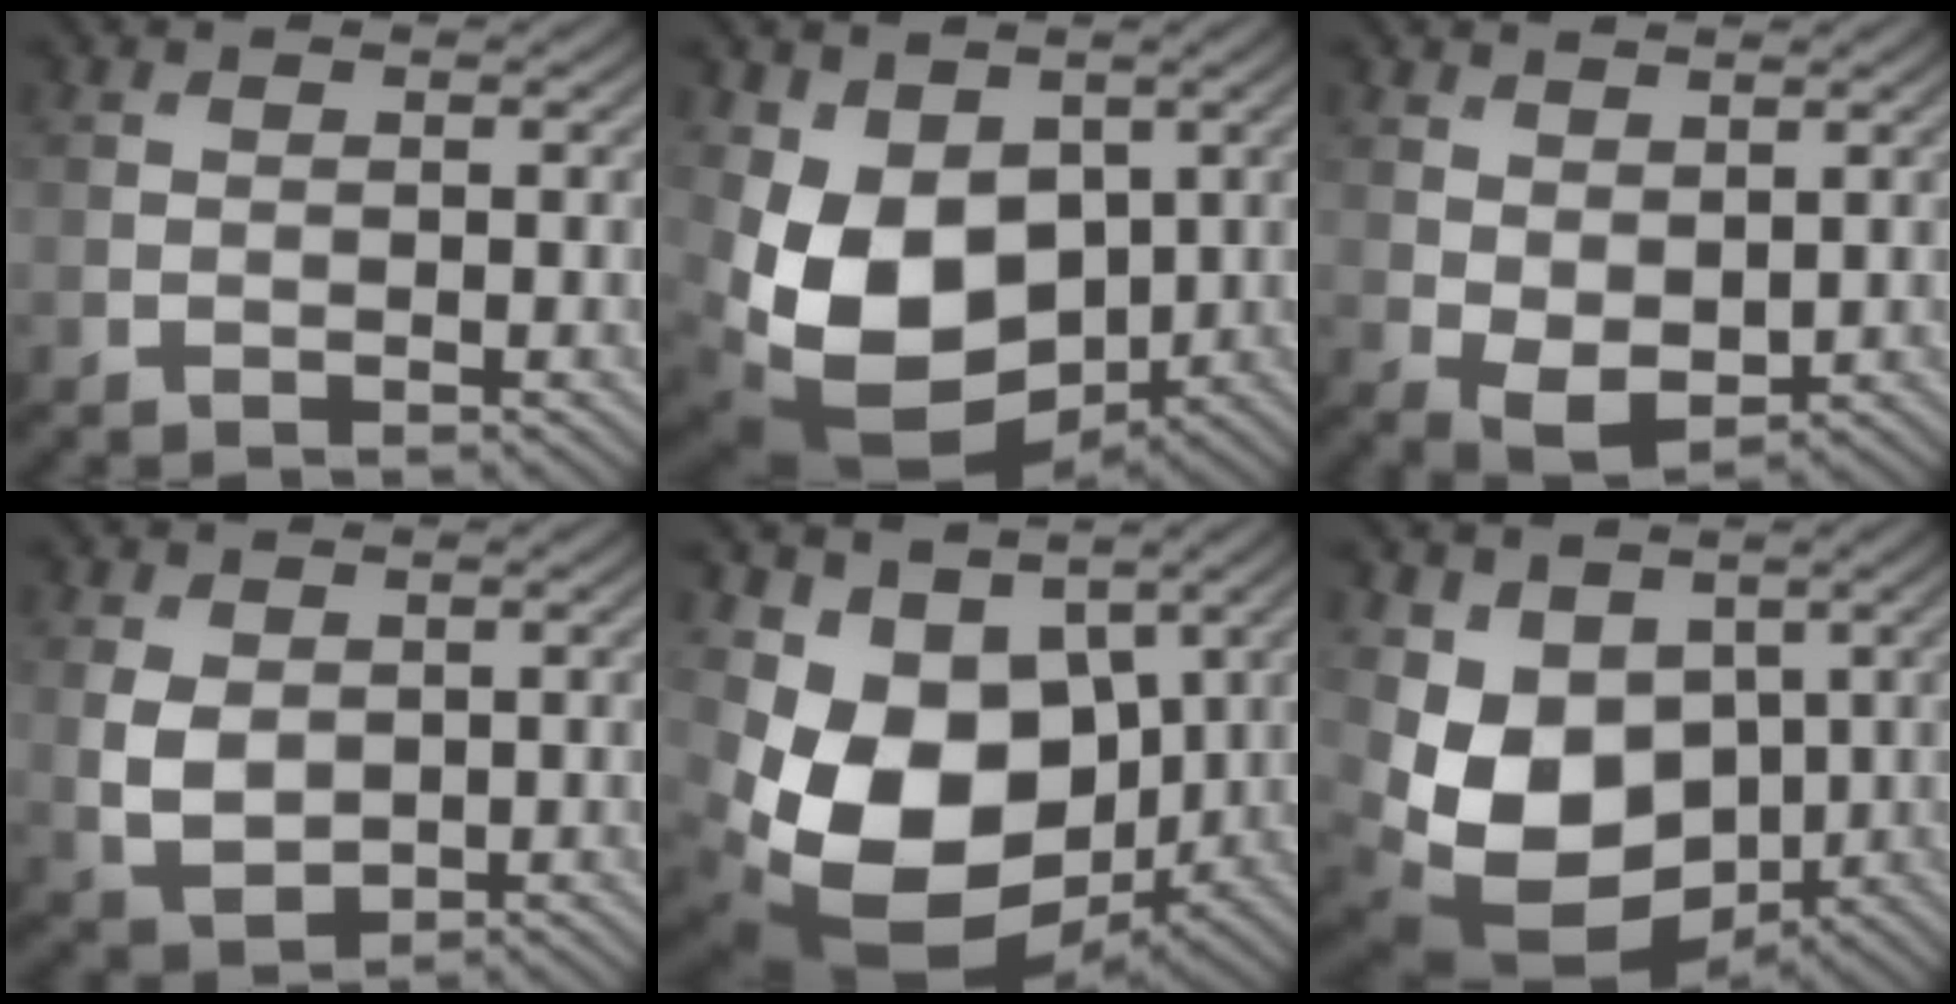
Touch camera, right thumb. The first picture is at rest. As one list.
[{"total": 12.0, "force": [0.2, 8.8, 8.1], "torque": [-0.188, -0.031, 0.007]}, {"total": 4.2, "force": [0.8, 2.7, 3.1], "torque": [-0.071, -0.009, 0.023]}, {"total": 5.3, "force": [0.5, 3.8, 3.7], "torque": [-0.091, -0.006, 0.014]}, {"total": 13.5, "force": [0.0, 10.0, 9.0], "torque": [-0.206, -0.041, 0.005]}, {"total": 10.9, "force": [0.0, 8.4, 7.0], "torque": [-0.170, -0.038, 0.006]}]